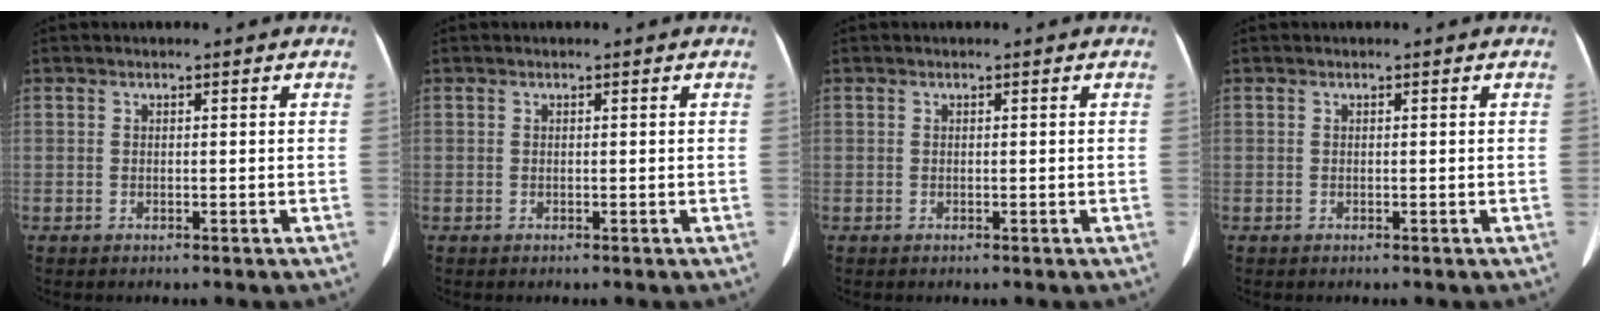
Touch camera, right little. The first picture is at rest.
{"total": 0.0}
{"total": 0.0}
{"total": 0.0}